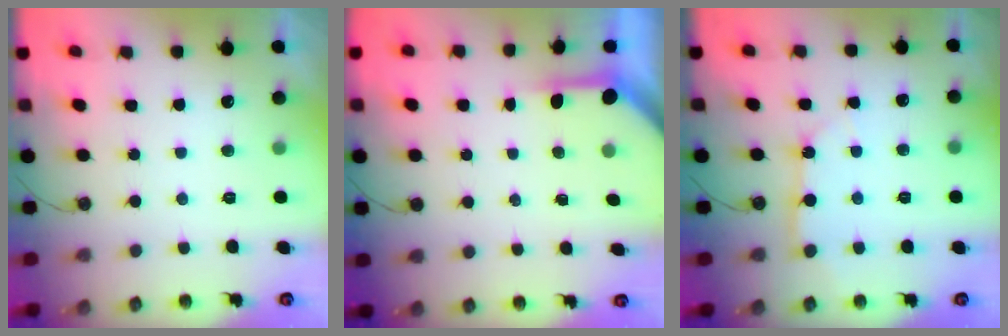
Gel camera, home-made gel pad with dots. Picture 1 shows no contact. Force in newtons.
{"total": 3.8, "press": 3.8, "slide": 0.4}
{"total": 3.6, "press": 3.6, "slide": 0.4}